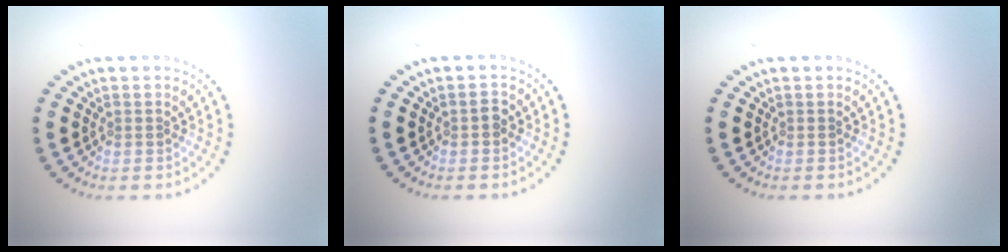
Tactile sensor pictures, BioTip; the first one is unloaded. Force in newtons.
{"total": 1.2, "press": 1.2, "slide": 0.0}
{"total": 0.0}